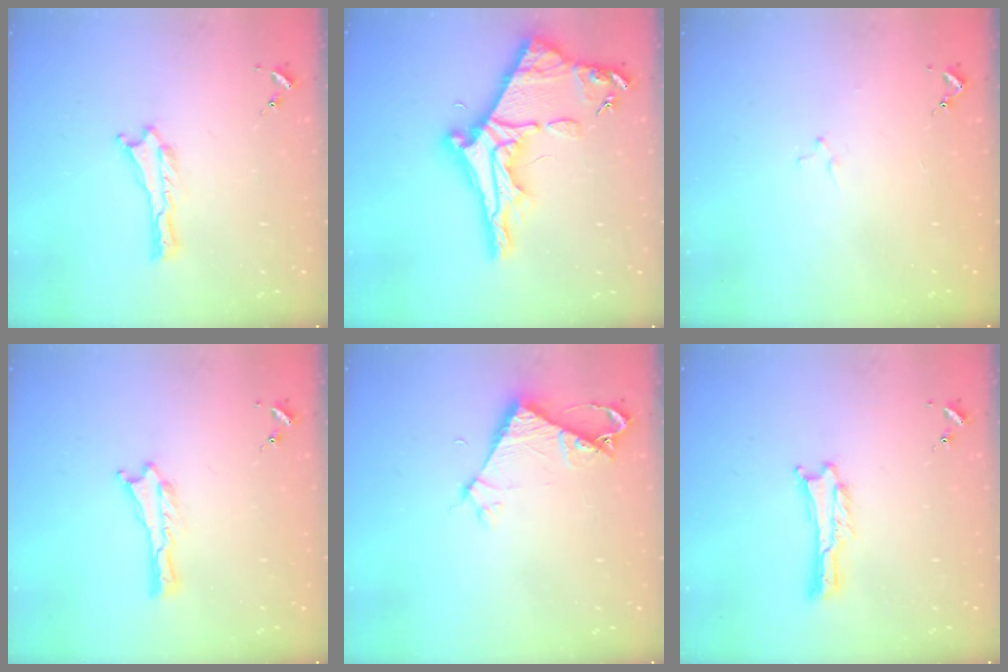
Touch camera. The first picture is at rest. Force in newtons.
{"total": 10.1, "press": 10.1, "slide": 1.0}
{"total": 0.8, "press": 0.8, "slide": 0.2}
{"total": 0.0}
{"total": 5.1, "press": 5.1, "slide": 0.4}
{"total": 0.0}